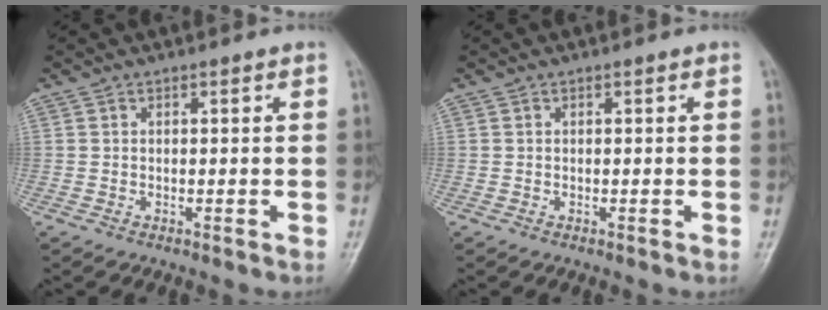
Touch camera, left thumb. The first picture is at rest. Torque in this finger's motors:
{"motor_torque": [-0.02, 0.01, 0.00, 0.03, 0.00]}